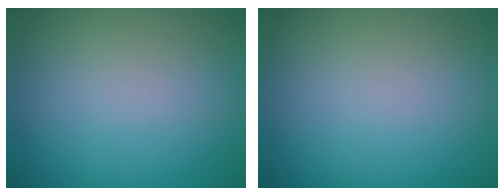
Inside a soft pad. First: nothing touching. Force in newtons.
{"total": 0.0}